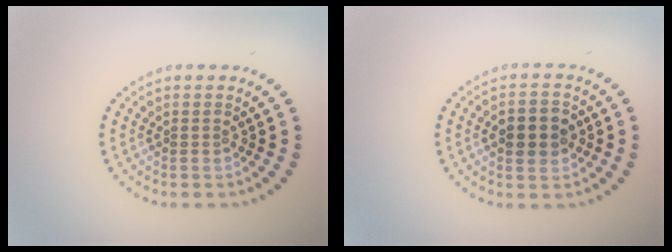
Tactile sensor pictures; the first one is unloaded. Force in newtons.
{"total": 3.4, "press": 3.4, "slide": 0.2}